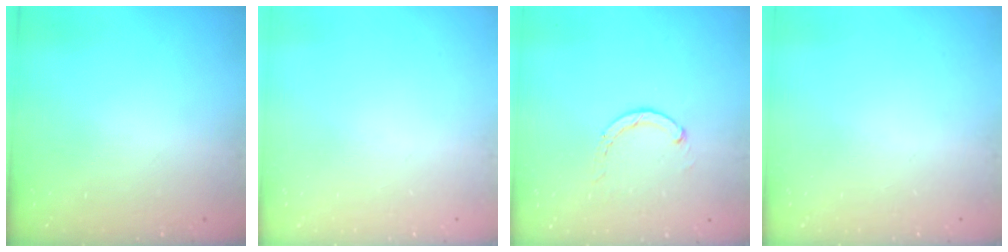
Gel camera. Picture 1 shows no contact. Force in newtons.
{"total": 0.0}
{"total": 2.8, "press": 2.8, "slide": 0.5}
{"total": 0.0}